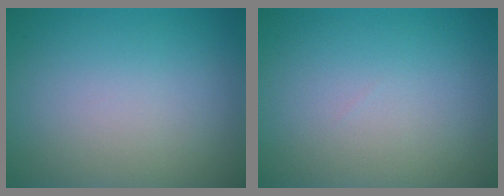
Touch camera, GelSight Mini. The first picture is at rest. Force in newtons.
{"total": 0.0}